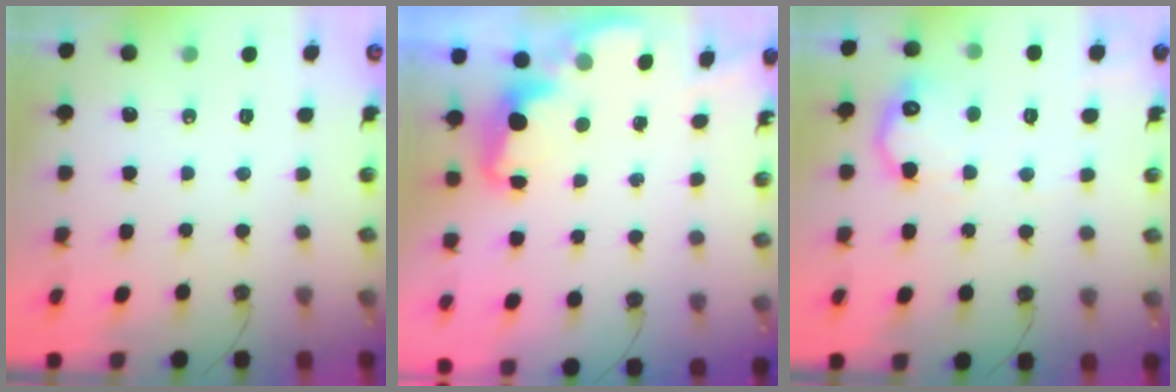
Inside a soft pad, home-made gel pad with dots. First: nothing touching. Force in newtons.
{"total": 2.4, "press": 2.3, "slide": 0.5}
{"total": 12.0, "press": 12.0, "slide": 0.5}